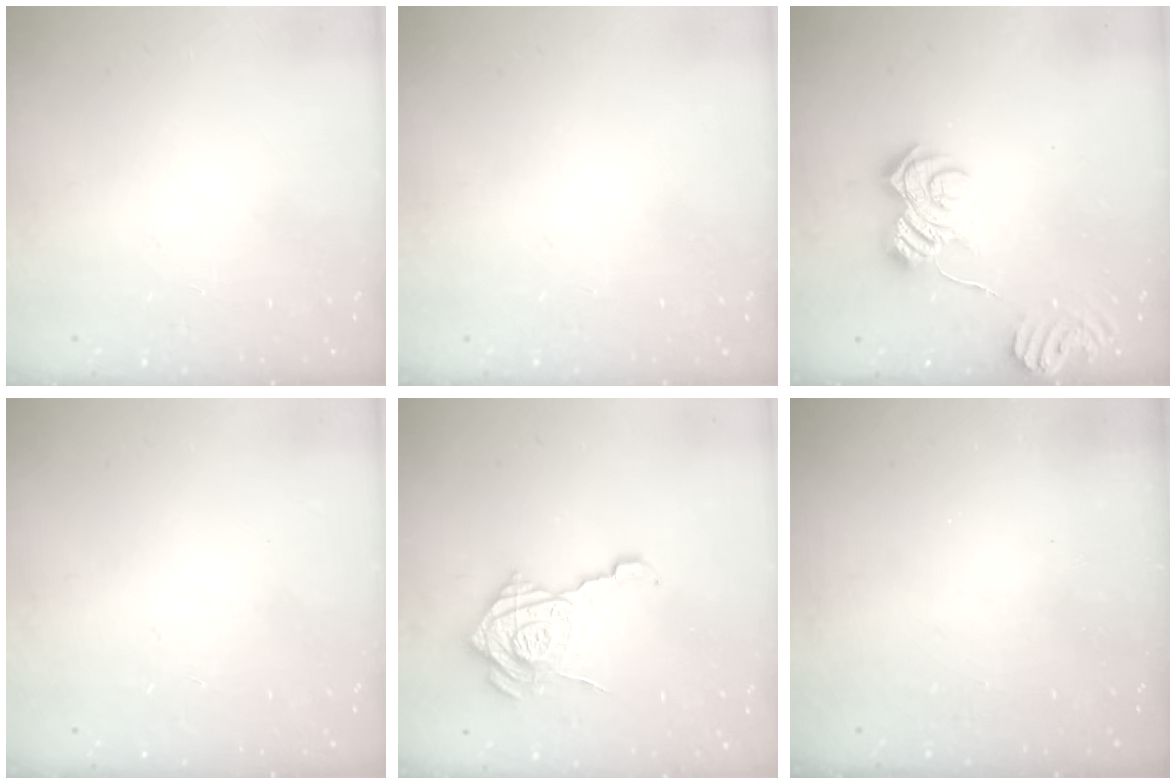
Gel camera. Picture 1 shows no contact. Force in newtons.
{"total": 0.0}
{"total": 9.7, "press": 9.7, "slide": 0.7}
{"total": 0.0}
{"total": 16.6, "press": 16.6, "slide": 1.5}
{"total": 2.4, "press": 2.3, "slide": 0.7}